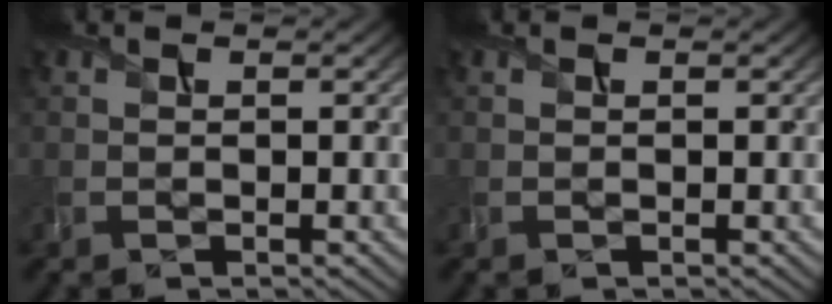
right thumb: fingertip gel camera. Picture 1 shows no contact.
{"total": 0.0}